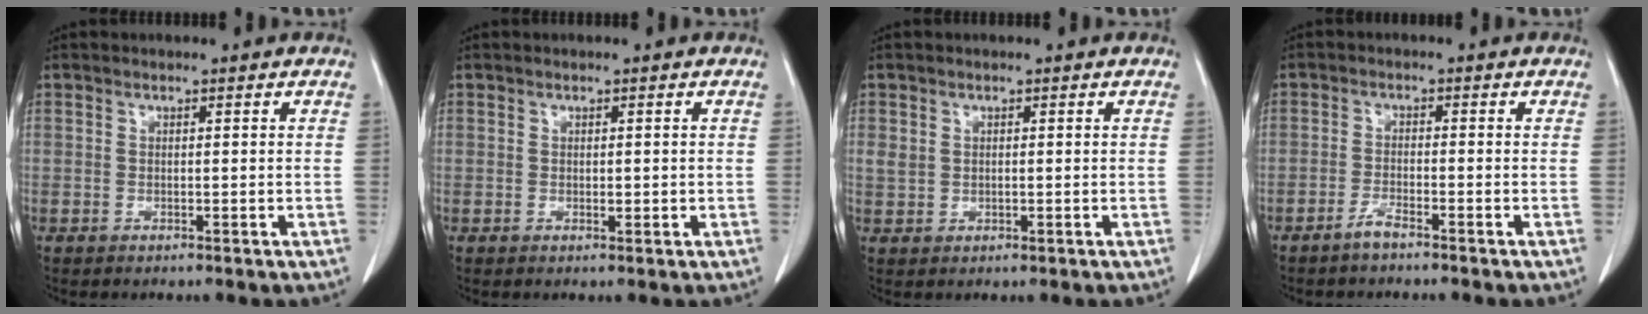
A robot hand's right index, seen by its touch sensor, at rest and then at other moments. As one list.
[{"total": 0.9, "force": [0.0, 0.5, 0.7], "torque": [-0.011, -0.001, 0.004]}, {"total": 2.0, "force": [0.4, 1.6, 1.1], "torque": [-0.028, 0.007, 0.017]}, {"total": 2.3, "force": [-1.9, 0.0, 1.2], "torque": [-0.028, -0.002, -0.039]}]